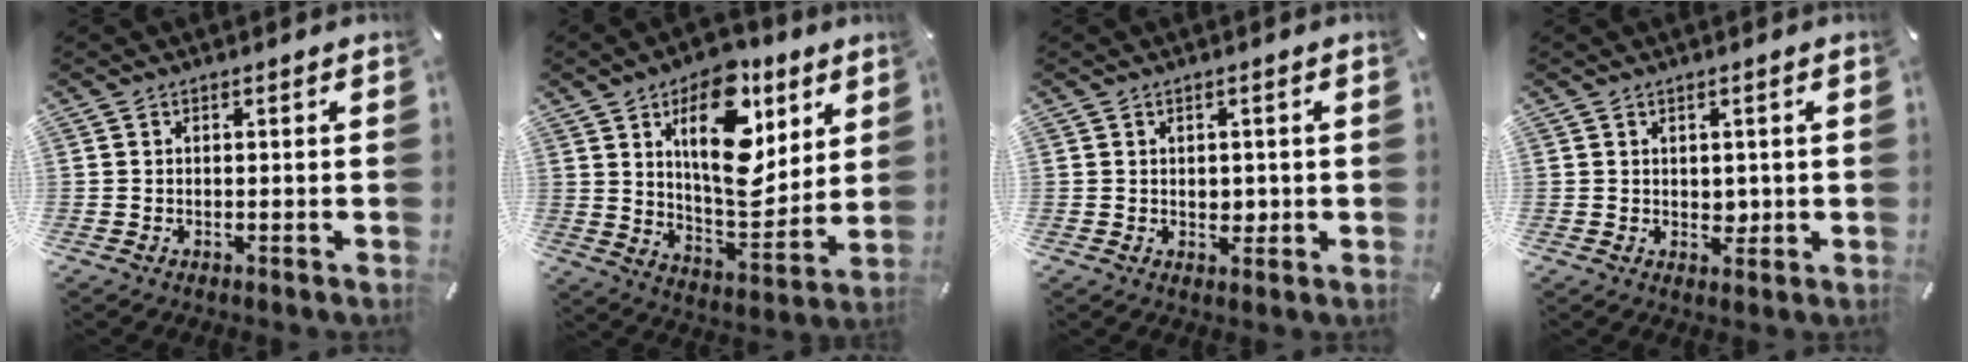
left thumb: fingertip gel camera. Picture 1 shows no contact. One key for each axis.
{"total": 19.8, "fx": 8.3, "fy": 10.5, "fz": 14.5, "tx": -0.217, "ty": -0.042, "tz": 0.136}
{"total": 2.2, "fx": 0.1, "fy": 1.9, "fz": 1.2, "tx": -0.007, "ty": -0.002, "tz": -0.003}
{"total": 2.3, "fx": 0.5, "fy": 2.0, "fz": 1.1, "tx": -0.006, "ty": -0.003, "tz": 0.005}